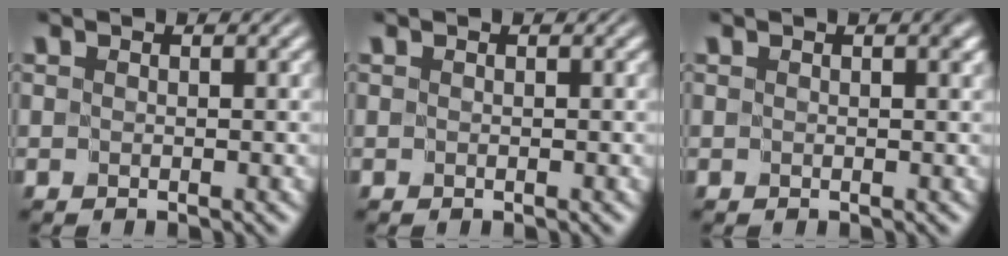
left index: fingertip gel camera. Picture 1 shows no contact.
{"total": 0.0}
{"total": 0.7, "force": [0.3, 0.2, 0.6], "torque": [-0.005, -0.001, 0.003]}